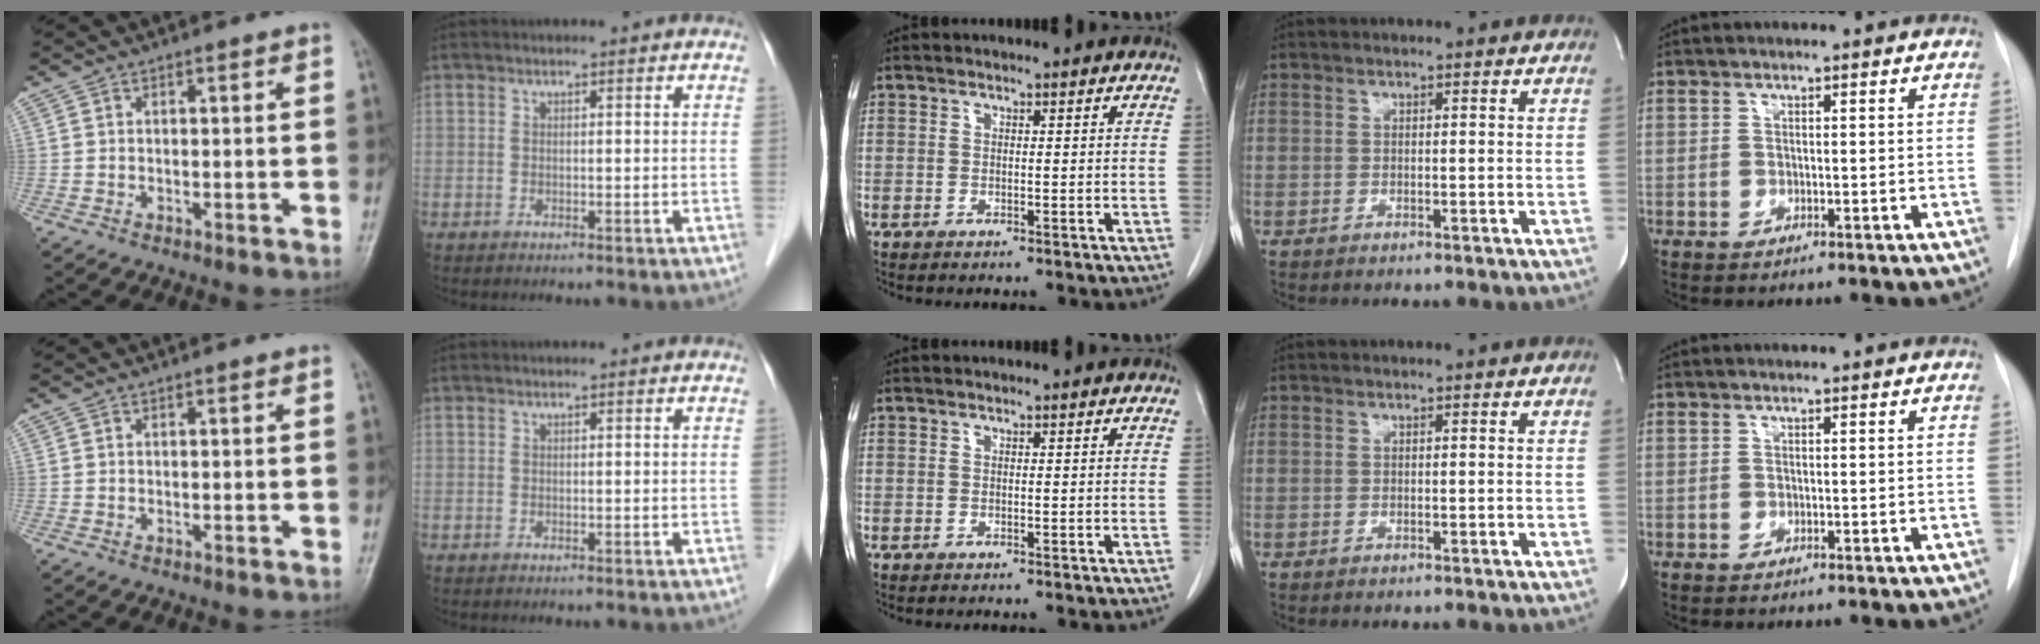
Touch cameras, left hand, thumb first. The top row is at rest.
{}